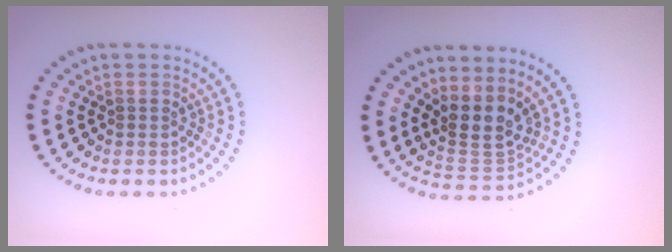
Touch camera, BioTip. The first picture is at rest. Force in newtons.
{"total": 3.5, "press": 2.7, "slide": 2.2}